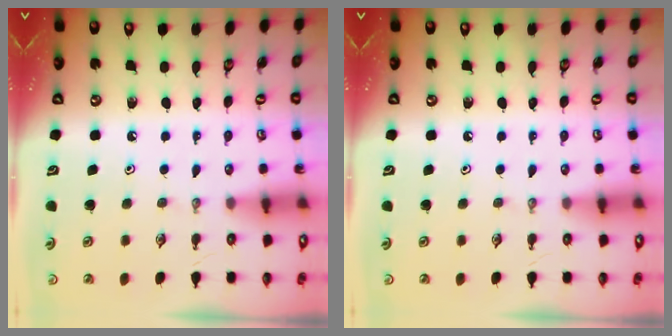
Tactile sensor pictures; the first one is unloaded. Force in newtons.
{"total": 0.0}